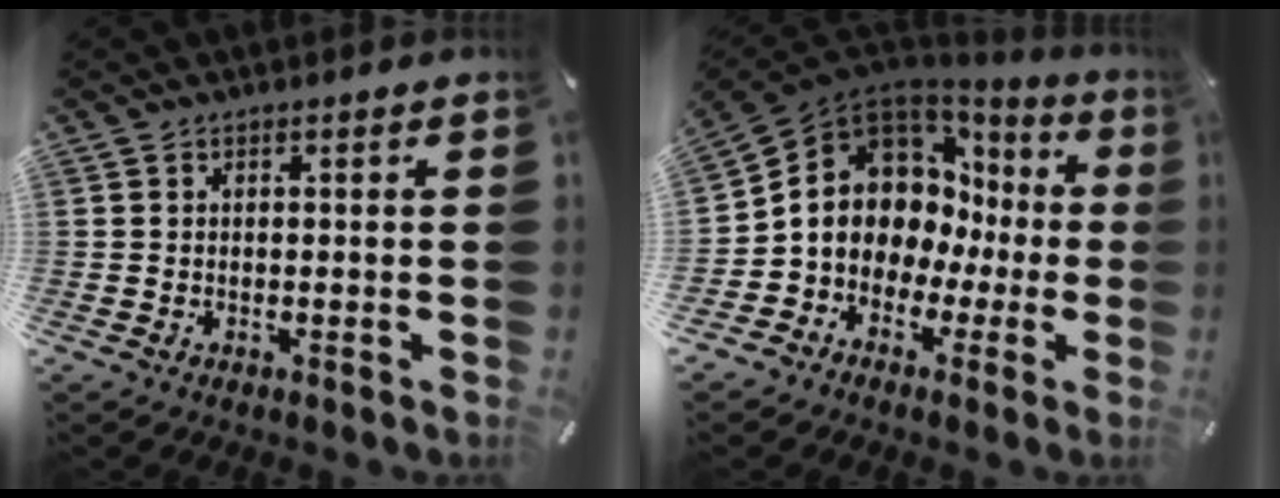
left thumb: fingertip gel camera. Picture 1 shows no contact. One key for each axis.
{"total": 10.9, "fx": 0.8, "fy": 9.7, "fz": 4.8, "tx": -0.097, "ty": -0.028, "tz": 0.014}